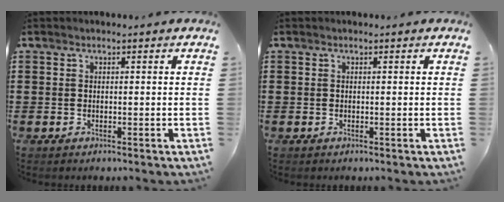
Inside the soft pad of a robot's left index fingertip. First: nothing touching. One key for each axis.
{"total": 0.0}